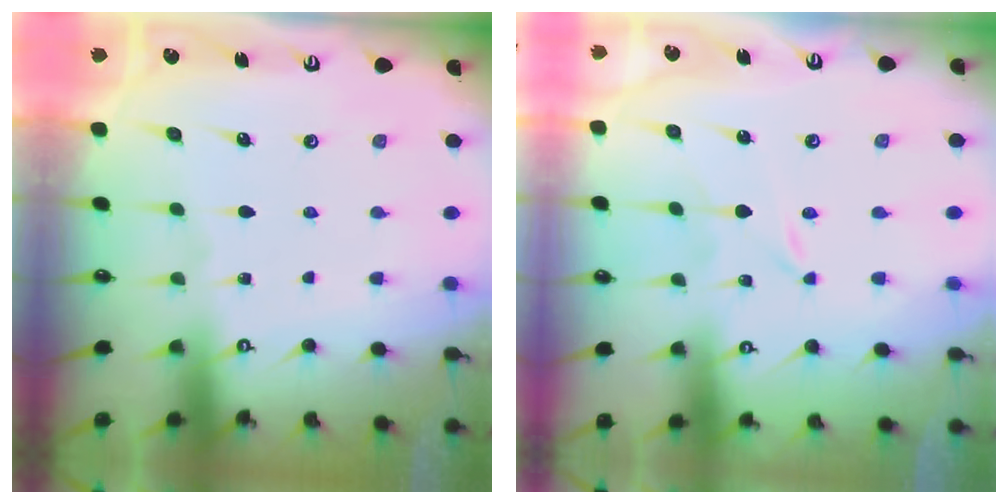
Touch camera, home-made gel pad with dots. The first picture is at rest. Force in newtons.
{"total": 0.0}